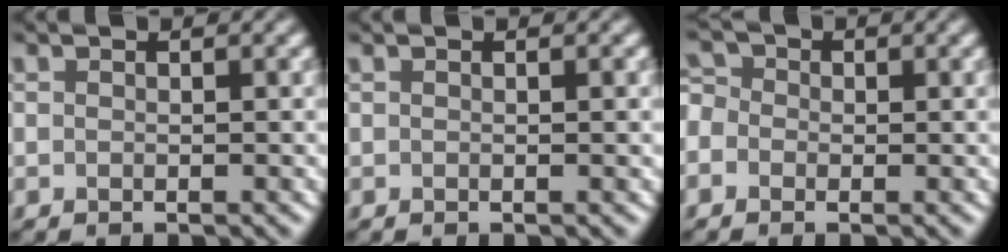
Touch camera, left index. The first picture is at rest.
{"total": 0.6, "force": [0.2, 0.1, 0.6], "torque": [-0.011, 0.002, 0.001]}
{"total": 2.6, "force": [-0.2, 2.4, 1.0], "torque": [-0.016, 0.021, -0.025]}